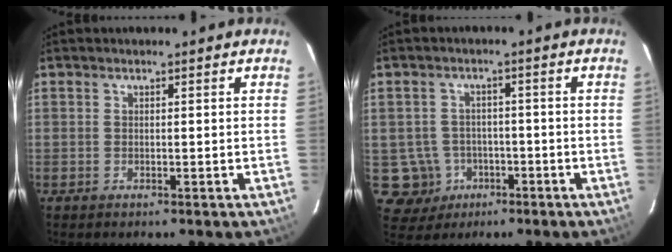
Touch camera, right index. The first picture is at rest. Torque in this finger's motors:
{"motor_torque": [-0.50, 0.05, -1.05, -0.21]}